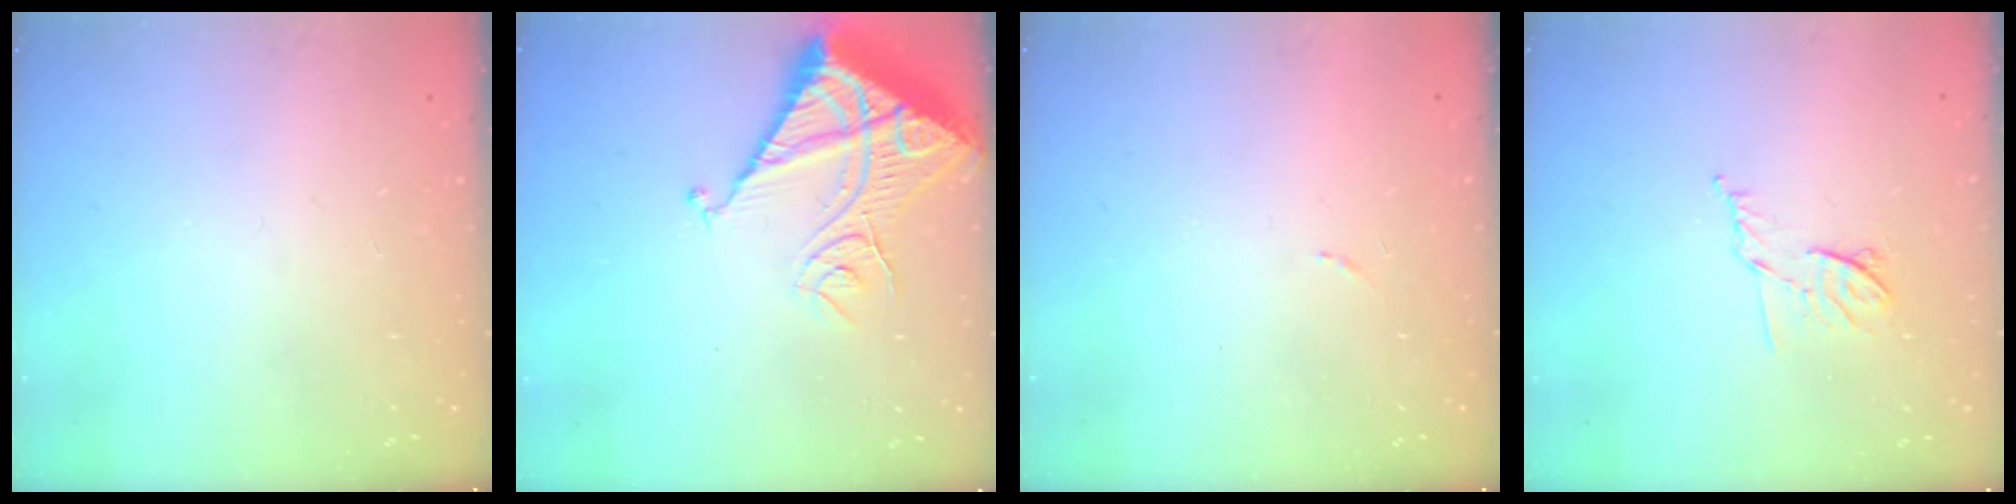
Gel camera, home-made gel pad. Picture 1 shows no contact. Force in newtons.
{"total": 15.5, "press": 15.4, "slide": 1.6}
{"total": 4.2, "press": 4.1, "slide": 0.7}
{"total": 7.4, "press": 7.3, "slide": 1.2}